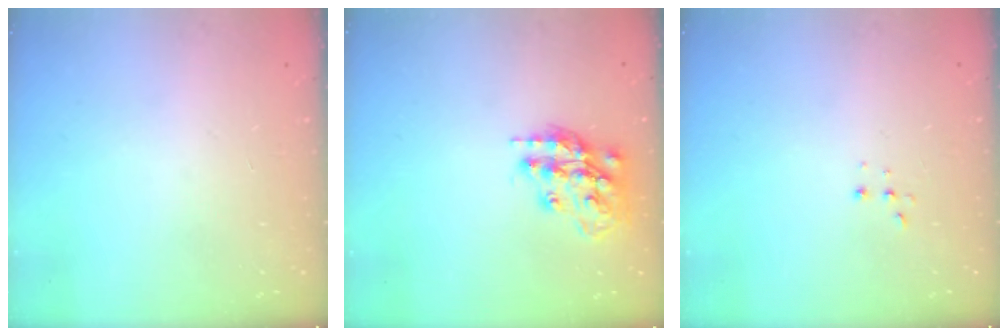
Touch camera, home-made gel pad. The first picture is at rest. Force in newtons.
{"total": 15.5, "press": 15.5, "slide": 1.1}
{"total": 2.2, "press": 2.2, "slide": 0.5}